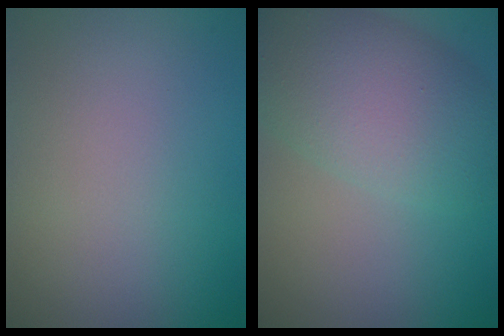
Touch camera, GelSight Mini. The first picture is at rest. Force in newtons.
{"total": 7.4, "press": 7.4, "slide": 0.3}